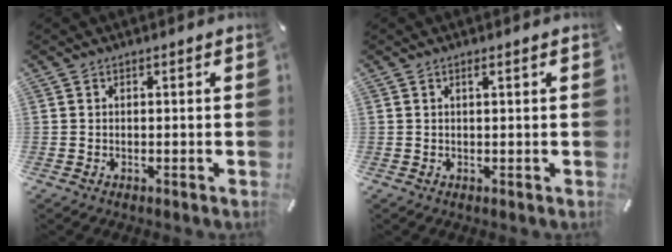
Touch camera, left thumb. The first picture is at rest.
{"total": 1.1, "force": [0.4, 0.1, 1.0], "torque": [-0.020, 0.000, 0.007]}